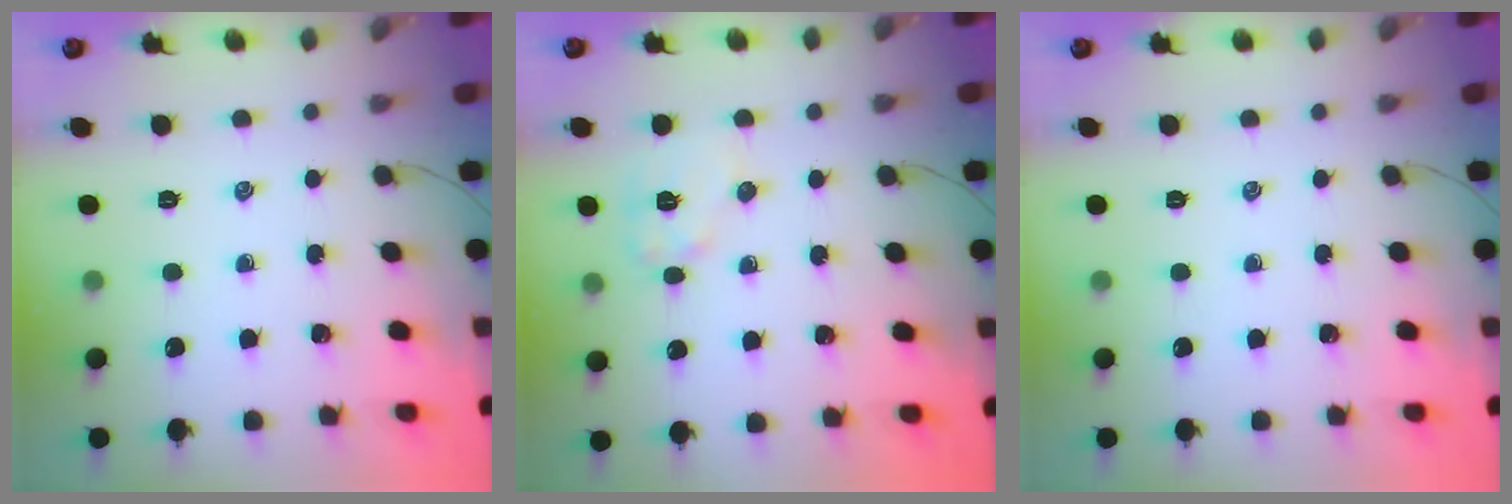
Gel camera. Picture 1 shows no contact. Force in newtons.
{"total": 7.9, "press": 7.9, "slide": 0.3}
{"total": 0.0}